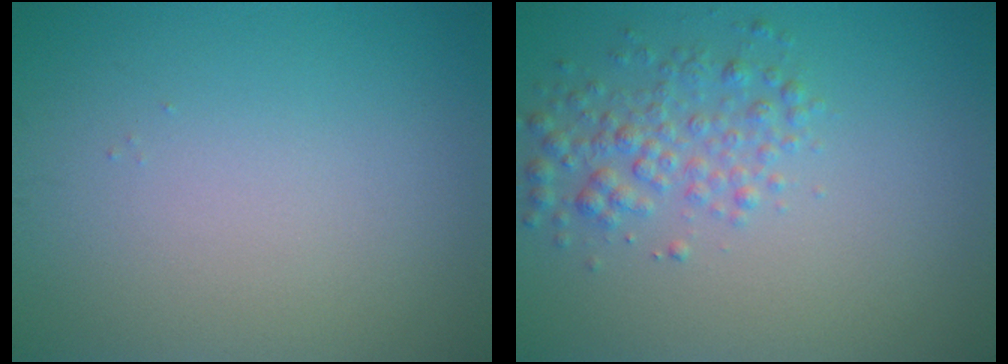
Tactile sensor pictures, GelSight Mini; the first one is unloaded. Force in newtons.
{"total": 3.0, "press": 3.0, "slide": 0.1}